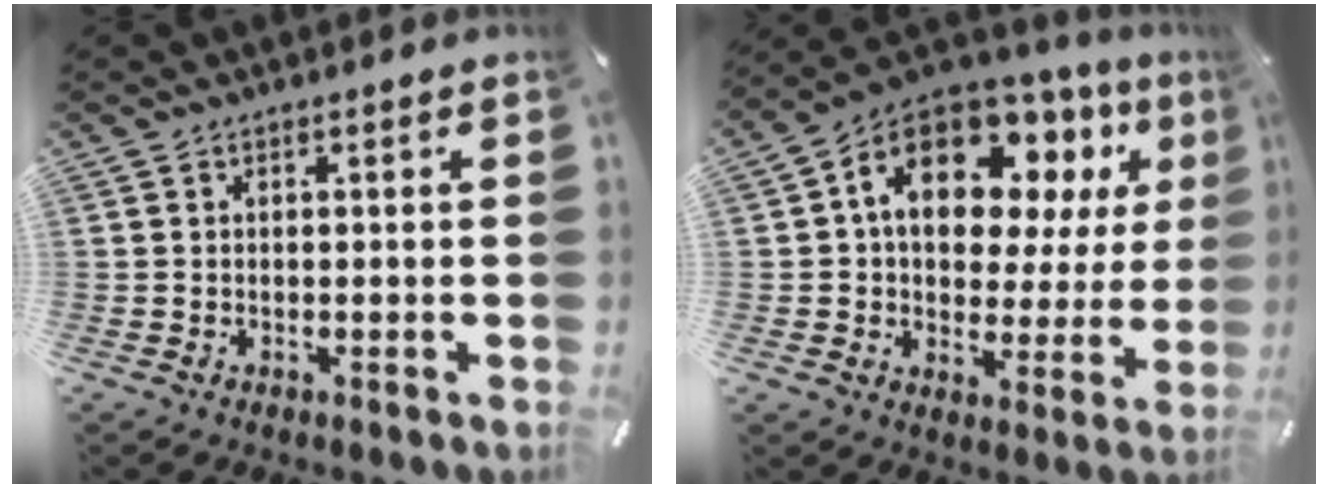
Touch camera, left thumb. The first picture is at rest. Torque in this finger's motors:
{"motor_torque": [1.76, 1.76, 1.98, -0.79, 0.25]}